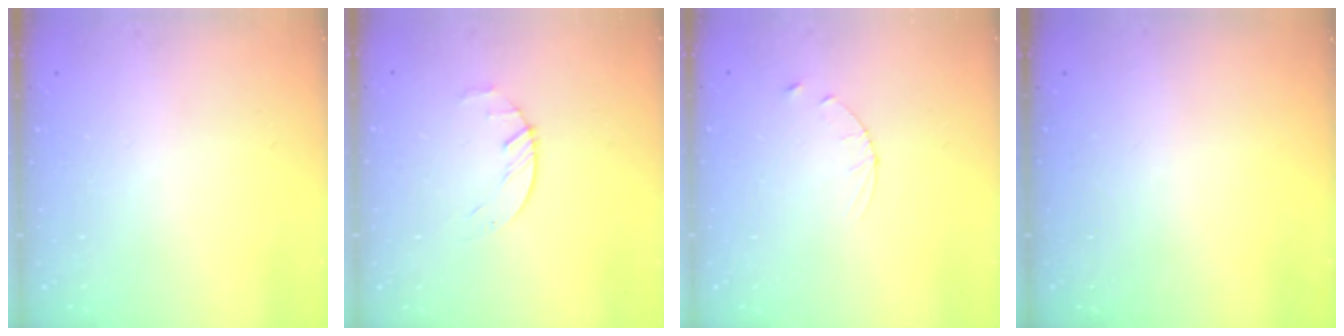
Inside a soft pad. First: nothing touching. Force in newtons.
{"total": 2.2, "press": 2.2, "slide": 0.4}
{"total": 3.1, "press": 3.1, "slide": 0.3}
{"total": 0.0}